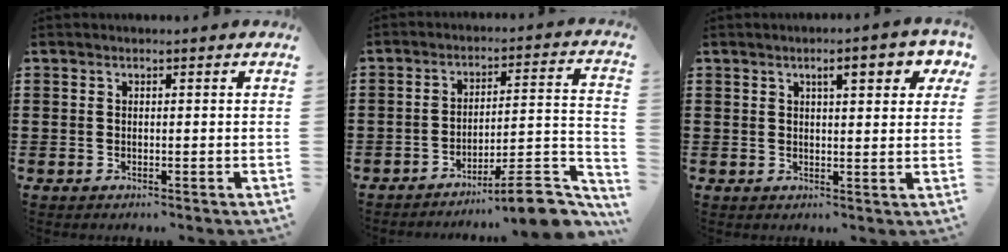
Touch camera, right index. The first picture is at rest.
{"total": 8.8, "force": [-7.1, 0.7, 5.1], "torque": [-0.072, 0.006, -0.135]}
{"total": 4.4, "force": [2.2, 1.1, 3.7], "torque": [-0.053, -0.002, 0.030]}